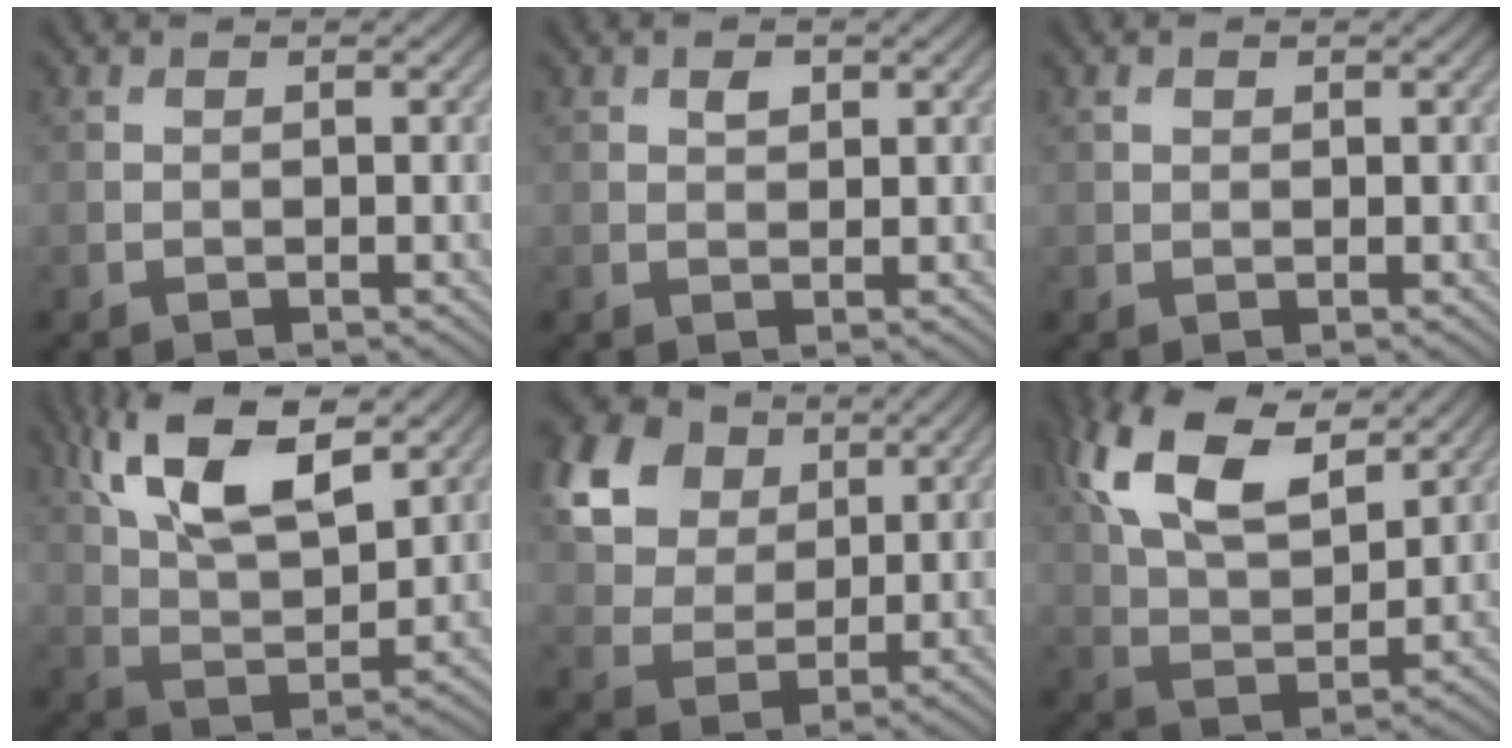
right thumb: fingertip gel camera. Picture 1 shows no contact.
{"total": 1.3, "force": [0.7, 0.8, 0.8], "torque": [-0.012, -0.001, 0.013]}
{"total": 0.9, "force": [0.5, 0.7, 0.4], "torque": [-0.008, -0.001, 0.010]}
{"total": 13.2, "force": [6.8, 5.4, 9.9], "torque": [-0.208, 0.007, 0.122]}
{"total": 18.4, "force": [9.3, 13.2, 8.8], "torque": [-0.257, 0.040, 0.195]}
{"total": 14.5, "force": [7.7, 6.8, 10.3], "torque": [-0.226, 0.013, 0.135]}